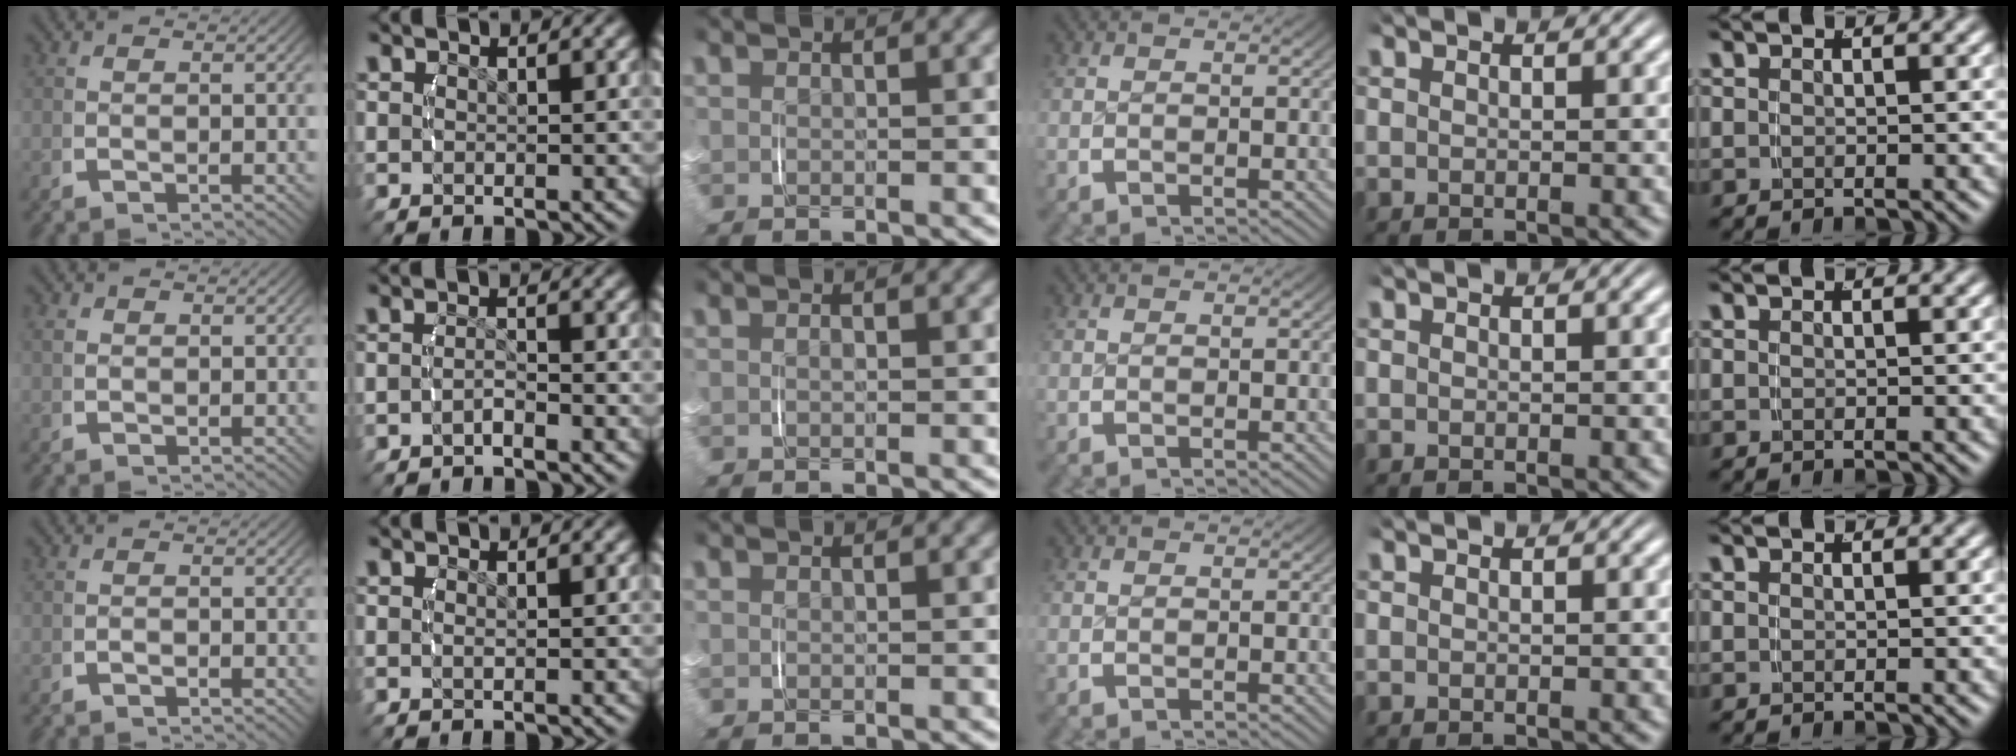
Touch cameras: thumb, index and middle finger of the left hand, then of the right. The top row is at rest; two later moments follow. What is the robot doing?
{"motion": "lift_and_place", "object": "small bumper sticker"}